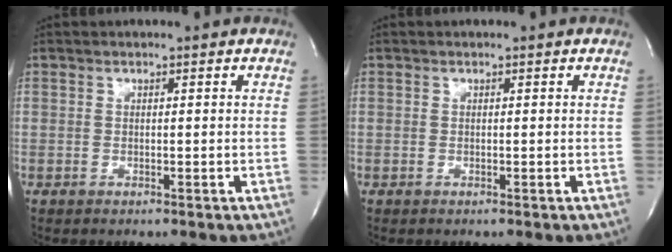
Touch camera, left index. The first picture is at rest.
{"total": 0.0}